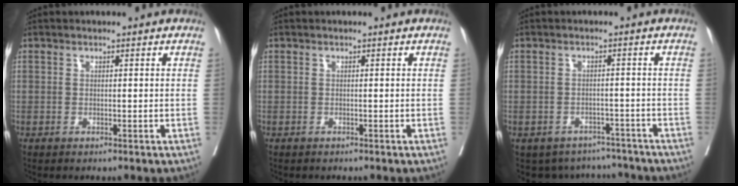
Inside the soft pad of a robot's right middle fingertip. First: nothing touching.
{"total": 0.0}
{"total": 7.8, "force": [-7.0, 3.5, 0.0], "torque": [0.010, 0.020, -0.083]}